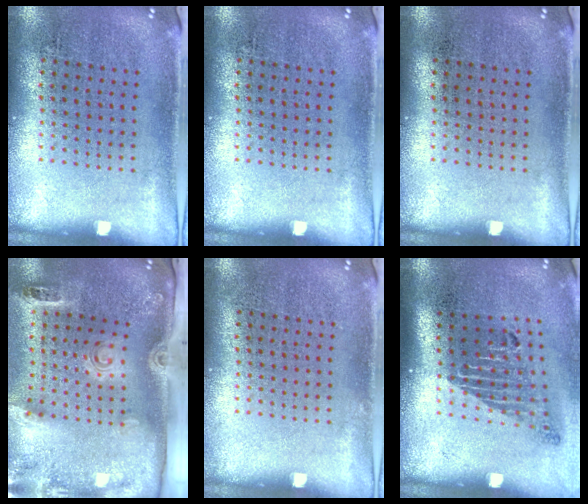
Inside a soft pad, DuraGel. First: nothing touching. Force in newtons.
{"total": 0.0}
{"total": 0.0}
{"total": 2.9, "press": 2.0, "slide": 2.1}
{"total": 0.0}
{"total": 1.8, "press": 1.3, "slide": 1.3}